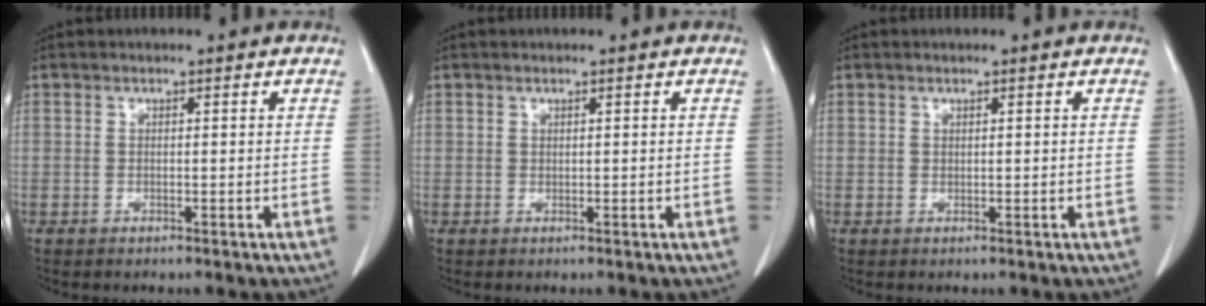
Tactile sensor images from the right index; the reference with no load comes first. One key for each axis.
{"total": 0.0}
{"total": 0.0}